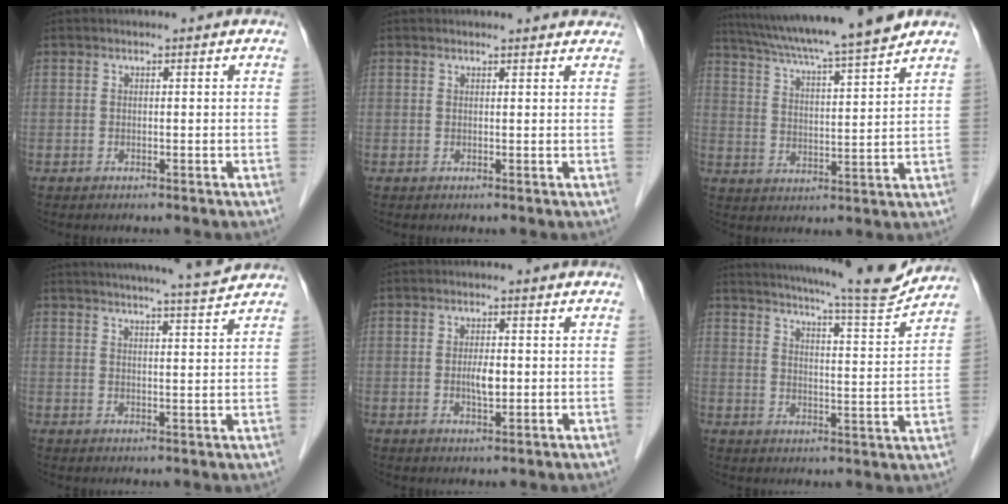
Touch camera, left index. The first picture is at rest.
{"total": 4.8, "force": [4.6, 0.9, 0.8], "torque": [-0.005, 0.005, 0.038]}
{"total": 16.7, "force": [14.6, -1.0, 8.0], "torque": [-0.141, 0.003, 0.222]}
{"total": 10.0, "force": [9.3, -1.0, 3.5], "torque": [-0.057, 0.001, 0.119]}
{"total": 2.7, "force": [-0.1, 0.9, 2.6], "torque": [-0.050, -0.001, 0.000]}
{"total": 14.7, "force": [13.7, -0.5, 5.3], "torque": [-0.088, -0.029, 0.183]}